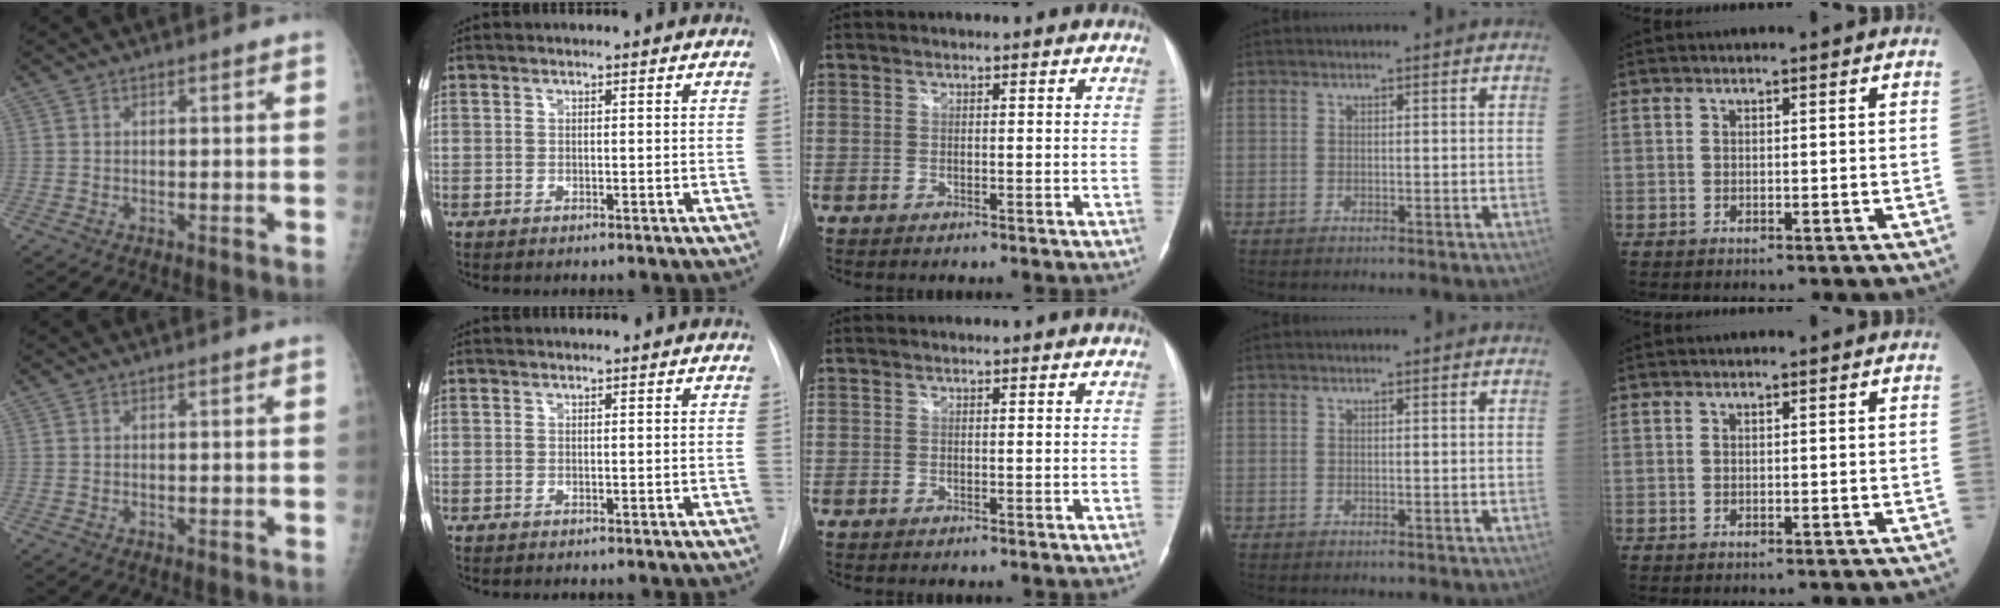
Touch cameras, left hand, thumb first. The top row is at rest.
{}